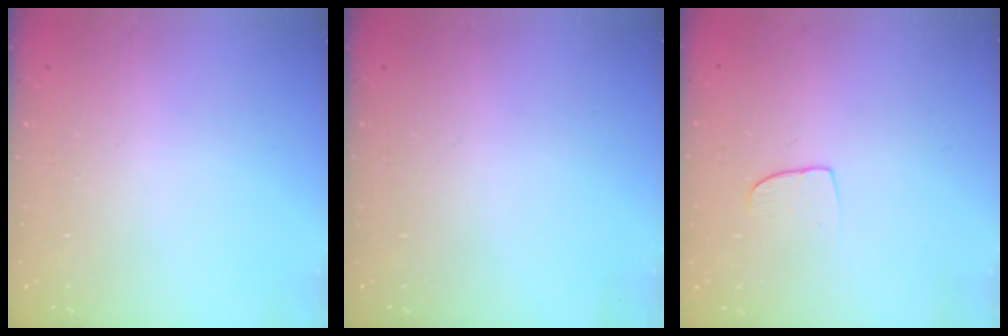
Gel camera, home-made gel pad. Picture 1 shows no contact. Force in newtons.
{"total": 0.0}
{"total": 6.4, "press": 6.4, "slide": 0.5}